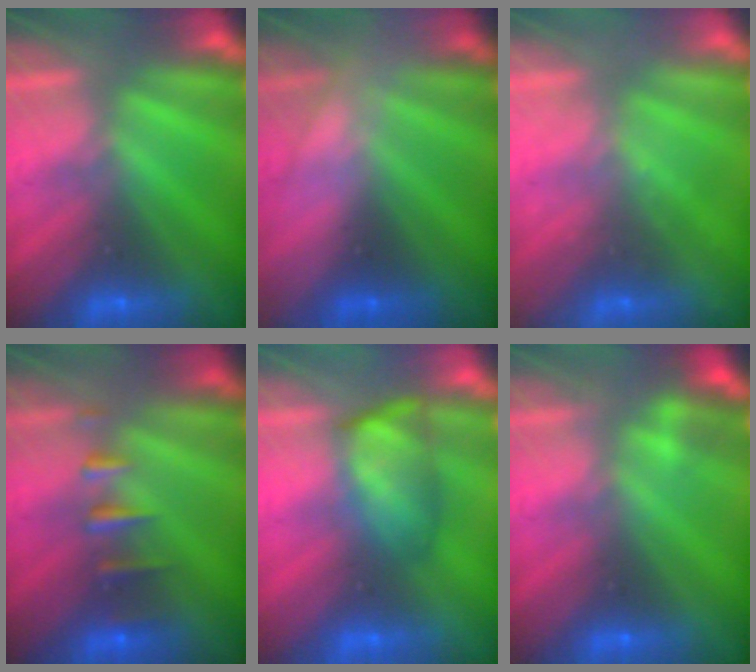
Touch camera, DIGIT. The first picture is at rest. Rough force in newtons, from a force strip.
{"total": 2.8}
{"total": 2.4}
{"total": 2.4}
{"total": 4.5}
{"total": 2.2}